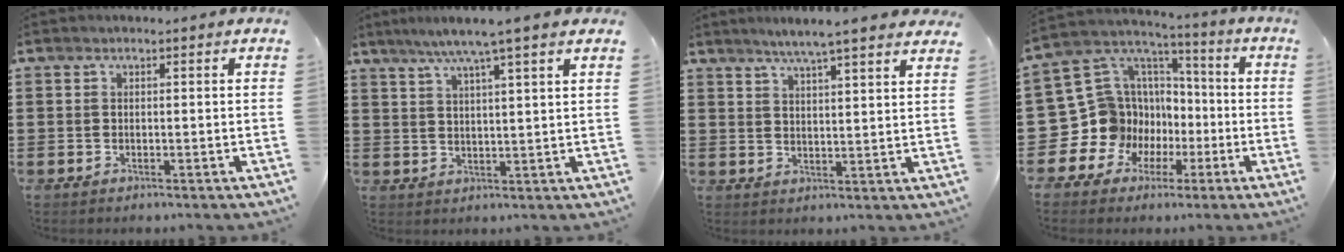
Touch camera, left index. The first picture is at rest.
{"total": 5.5, "force": [4.0, -0.7, 3.6], "torque": [-0.081, -0.009, 0.068]}
{"total": 4.6, "force": [4.0, -0.5, 2.3], "torque": [-0.057, -0.014, 0.069]}
{"total": 13.2, "force": [-3.4, 12.6, 2.2], "torque": [-0.106, -0.022, -0.033]}